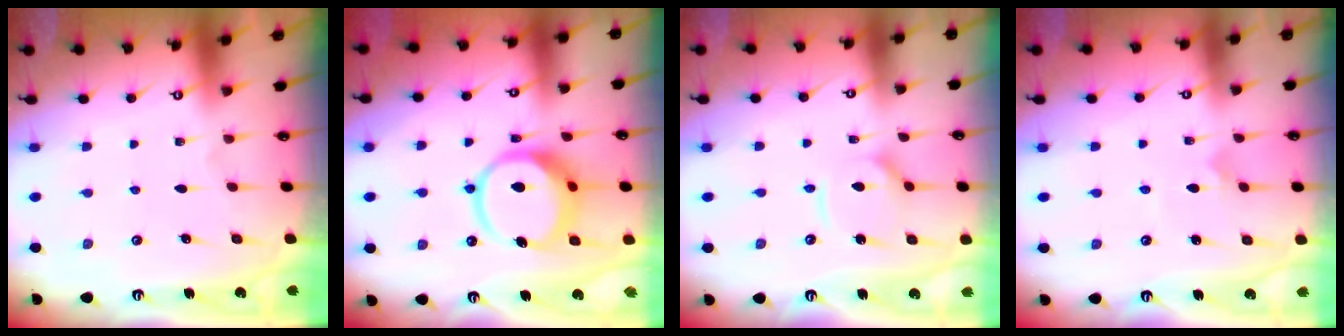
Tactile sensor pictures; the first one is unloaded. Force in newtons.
{"total": 12.8, "press": 12.7, "slide": 1.7}
{"total": 8.9, "press": 8.9, "slide": 0.9}
{"total": 5.6, "press": 5.6, "slide": 0.3}